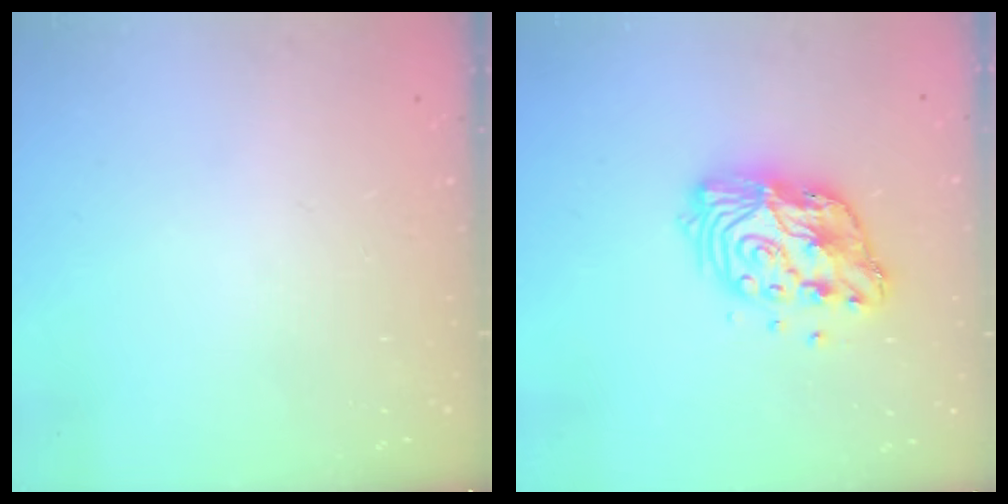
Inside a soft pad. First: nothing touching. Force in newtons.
{"total": 12.8, "press": 12.8, "slide": 1.0}